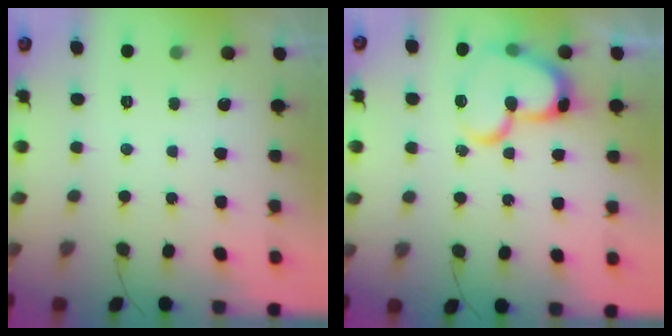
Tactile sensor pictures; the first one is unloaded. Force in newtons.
{"total": 17.6, "press": 17.5, "slide": 1.4}